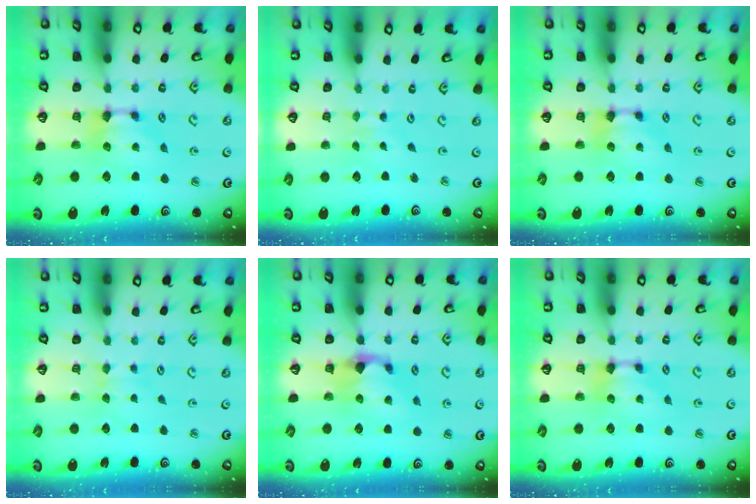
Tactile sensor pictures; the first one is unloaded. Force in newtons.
{"total": 2.7, "press": 2.6, "slide": 0.4}
{"total": 0.0}
{"total": 2.4, "press": 2.3, "slide": 0.5}
{"total": 1.1, "press": 0.3, "slide": 1.1}
{"total": 0.0}